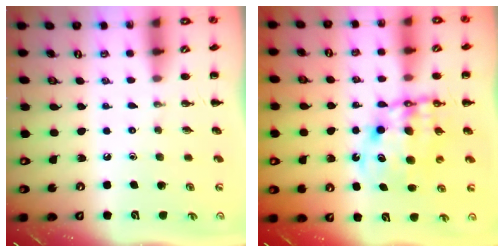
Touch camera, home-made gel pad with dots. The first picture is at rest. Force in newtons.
{"total": 10.8, "press": 10.4, "slide": 2.8}